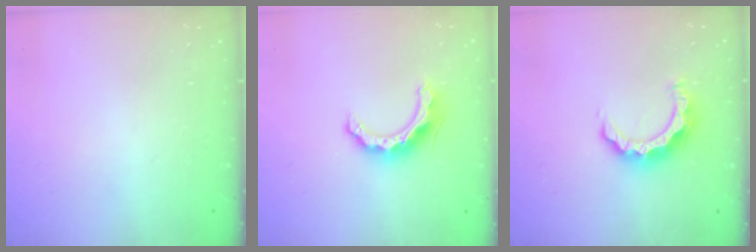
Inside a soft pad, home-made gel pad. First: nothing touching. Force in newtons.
{"total": 10.8, "press": 10.7, "slide": 0.9}
{"total": 8.1, "press": 8.1, "slide": 0.5}